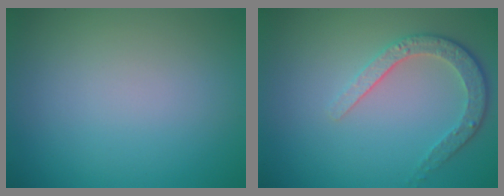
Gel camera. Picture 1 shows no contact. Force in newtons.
{"total": 3.5, "press": 2.8, "slide": 2.1}